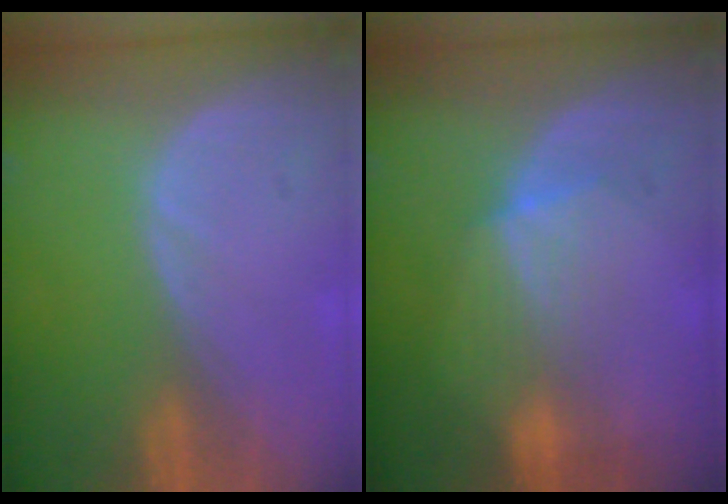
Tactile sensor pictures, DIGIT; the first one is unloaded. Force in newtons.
{"total": 4.6, "press": 4.4, "slide": 1.1}